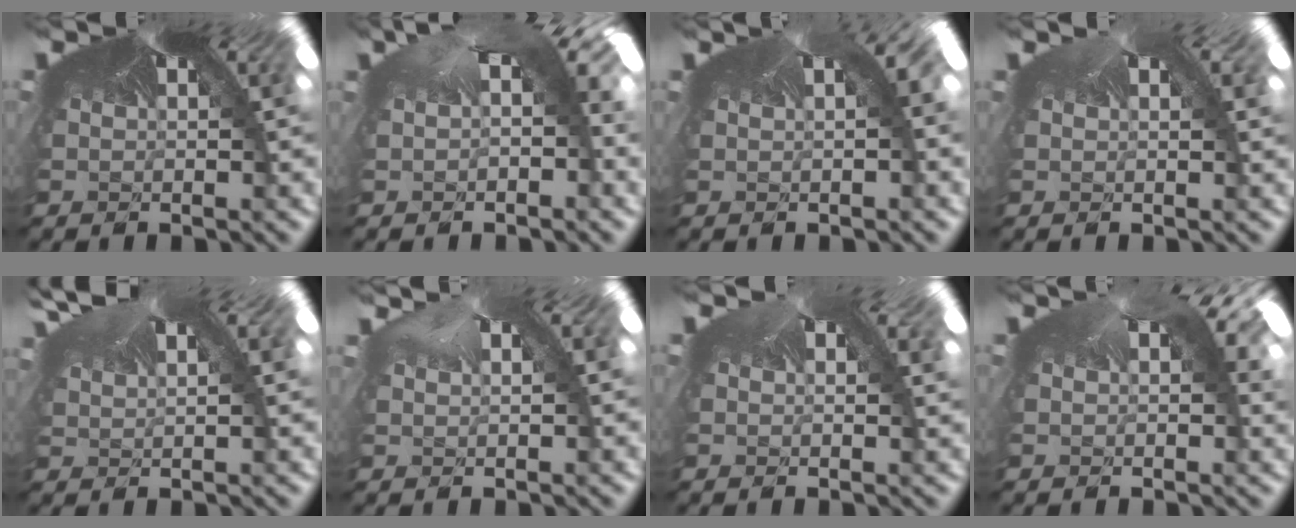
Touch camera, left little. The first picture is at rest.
{"total": 1.7, "force": [-0.9, 1.1, 0.9], "torque": [-0.037, 0.005, -0.008]}
{"total": 0.9, "force": [-0.2, 0.8, -0.3], "torque": [0.000, 0.016, -0.002]}
{"total": 0.6, "force": [0.1, -0.1, -0.6], "torque": [0.005, 0.006, -0.006]}
{"total": 2.0, "force": [1.8, 0.6, 0.8], "torque": [-0.045, 0.021, 0.027]}
{"total": 0.8, "force": [0.7, 0.2, -0.2], "torque": [-0.010, 0.011, 0.010]}
{"total": 0.9, "force": [0.5, -0.2, -0.8], "torque": [-0.002, 0.005, 0.001]}
{"total": 1.2, "force": [0.3, 0.5, -1.0], "torque": [-0.010, 0.017, 0.000]}